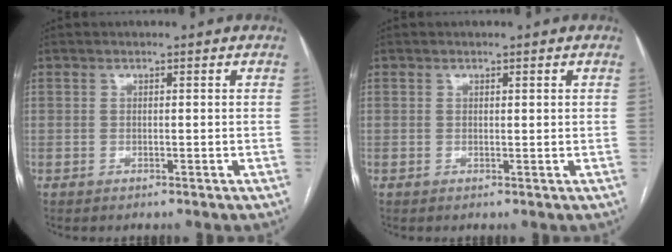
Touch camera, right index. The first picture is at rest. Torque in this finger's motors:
{"motor_torque": [0.00, 0.00, -0.02, 0.00]}